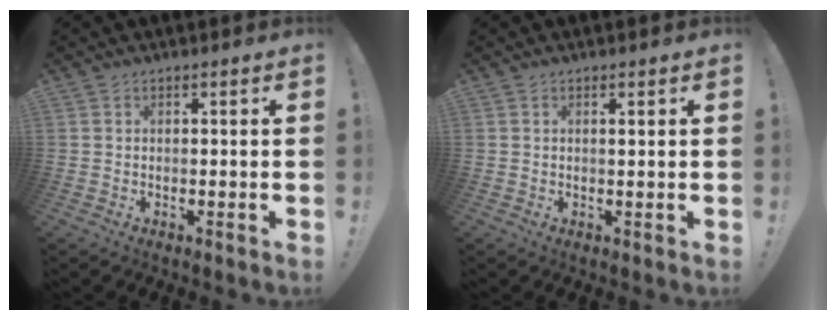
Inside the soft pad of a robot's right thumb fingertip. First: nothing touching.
{"total": 1.0, "force": [0.6, -0.1, 0.8], "torque": [-0.005, -0.005, 0.006]}